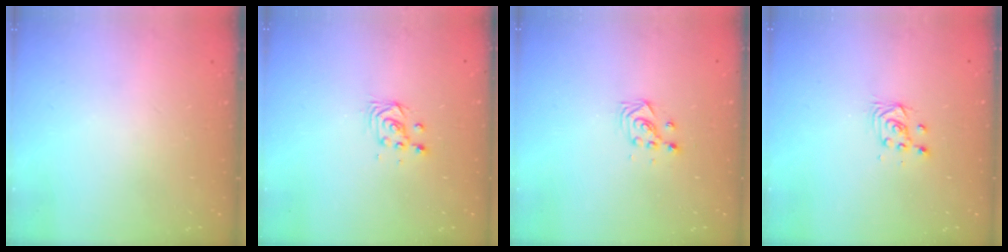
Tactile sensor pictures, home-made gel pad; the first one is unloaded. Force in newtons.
{"total": 3.7, "press": 3.7, "slide": 0.3}
{"total": 2.9, "press": 2.9, "slide": 0.4}
{"total": 4.1, "press": 4.0, "slide": 0.7}